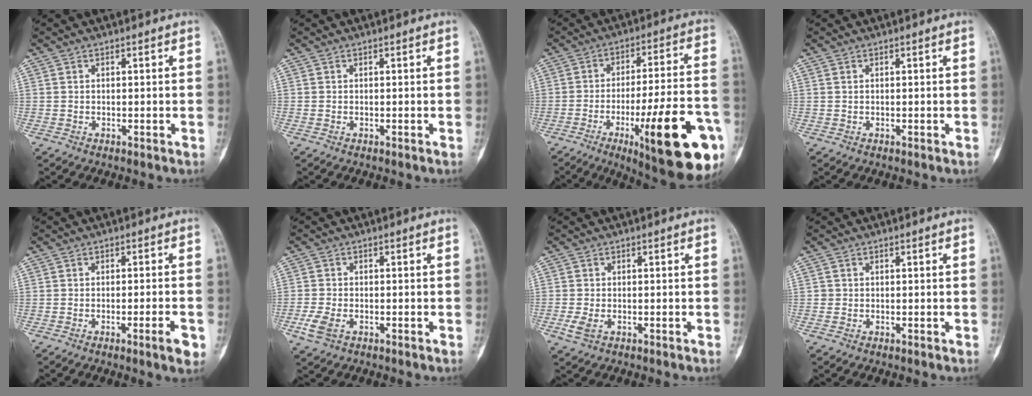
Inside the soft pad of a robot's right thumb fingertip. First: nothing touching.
{"total": 0.0}
{"total": 24.6, "force": [-9.4, 5.6, 22.0], "torque": [-0.271, 0.024, -0.128]}
{"total": 0.0}
{"total": 4.2, "force": [-1.9, 0.4, 3.8], "torque": [-0.053, 0.003, -0.028]}
{"total": 3.7, "force": [-1.7, 2.1, 2.6], "torque": [-0.065, 0.002, -0.035]}
{"total": 2.3, "force": [-0.8, 1.3, 1.8], "torque": [-0.046, -0.003, -0.019]}
{"total": 0.6, "force": [-0.1, 0.6, 0.0], "torque": [0.003, 0.004, -0.002]}